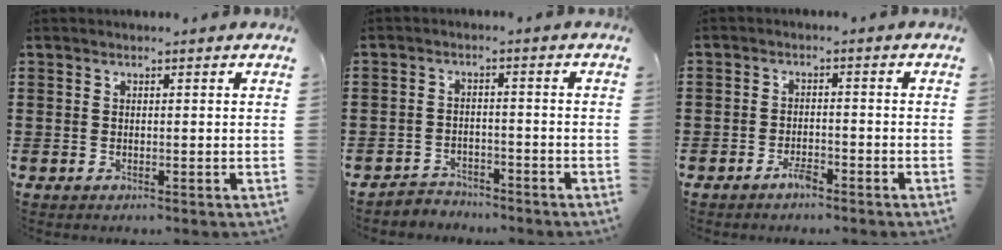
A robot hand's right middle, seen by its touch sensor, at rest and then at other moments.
{"total": 3.1, "force": [-3.0, 0.7, -0.4], "torque": [-0.002, 0.000, -0.067]}
{"total": 2.4, "force": [-2.1, 0.8, 0.7], "torque": [-0.025, 0.001, -0.045]}